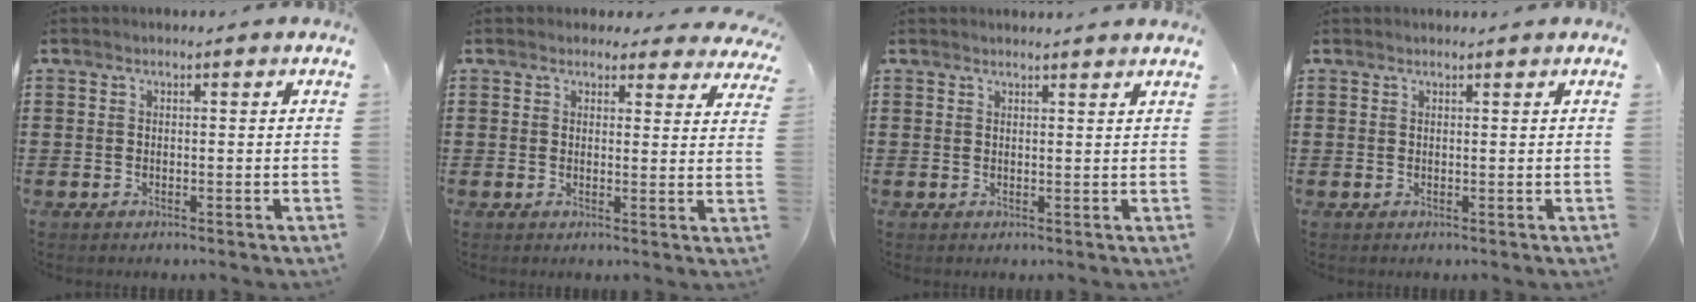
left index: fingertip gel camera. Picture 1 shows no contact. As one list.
[{"total": 2.7, "force": [2.5, 0.9, 0.4], "torque": [-0.008, -0.007, 0.045]}, {"total": 1.5, "force": [1.4, -0.2, 0.2], "torque": [-0.005, -0.001, 0.028]}, {"total": 0.6, "force": [0.6, 0.0, 0.1], "torque": [-0.004, -0.001, 0.012]}]